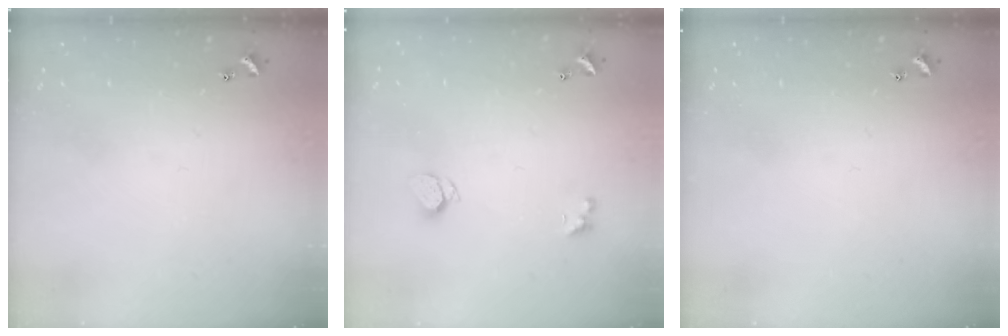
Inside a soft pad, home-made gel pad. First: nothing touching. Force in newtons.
{"total": 2.4, "press": 2.3, "slide": 0.6}
{"total": 0.0}